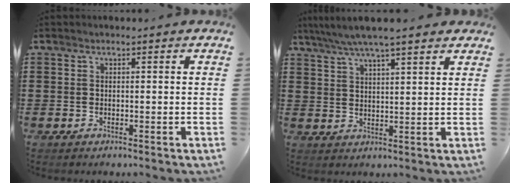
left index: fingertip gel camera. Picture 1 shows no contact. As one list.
[{"total": 5.6, "force": [4.5, 0.3, 3.2], "torque": [-0.074, -0.011, 0.079]}]